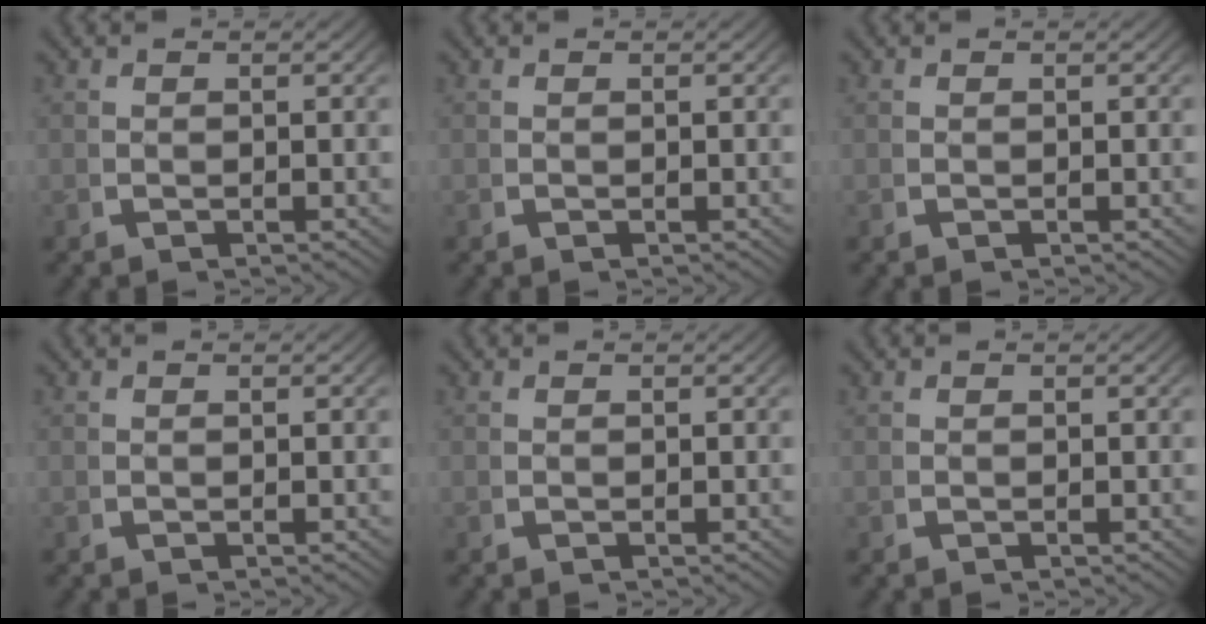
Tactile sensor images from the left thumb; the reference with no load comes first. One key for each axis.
{"total": 0.0}
{"total": 0.0}
{"total": 0.0}
{"total": 0.0}
{"total": 0.0}